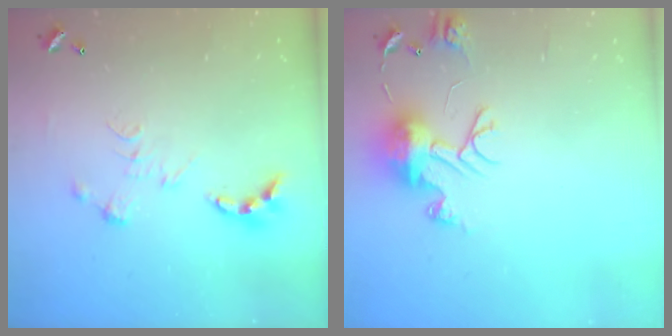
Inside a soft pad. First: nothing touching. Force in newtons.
{"total": 10.5, "press": 10.5, "slide": 1.0}